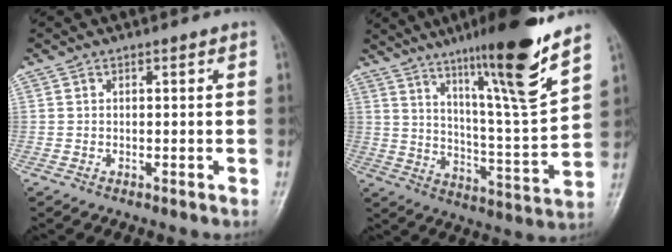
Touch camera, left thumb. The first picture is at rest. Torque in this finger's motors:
{"motor_torque": [1.54, -0.04, 1.53, -1.24, 0.39]}